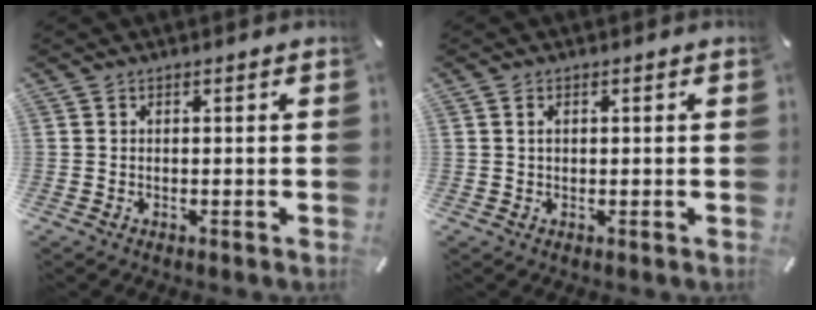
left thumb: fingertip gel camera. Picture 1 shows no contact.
{"total": 1.1, "force": [0.3, 0.7, 0.7], "torque": [-0.016, 0.006, 0.005]}